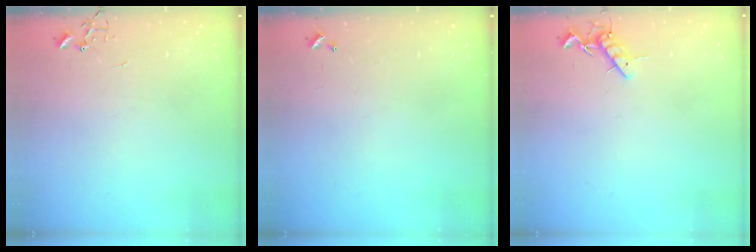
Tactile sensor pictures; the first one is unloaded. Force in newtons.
{"total": 0.0}
{"total": 8.0, "press": 7.9, "slide": 1.4}